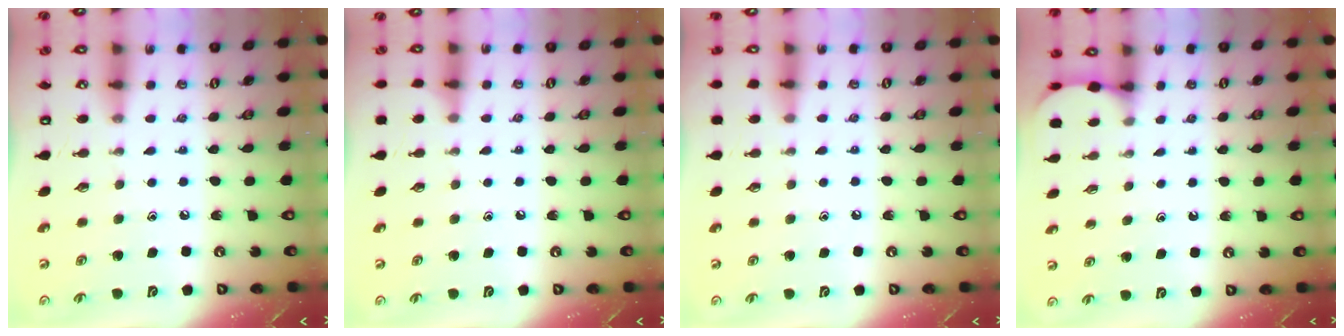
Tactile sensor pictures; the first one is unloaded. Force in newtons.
{"total": 3.2, "press": 3.2, "slide": 0.5}
{"total": 2.9, "press": 2.8, "slide": 0.4}
{"total": 1.4, "press": 1.4, "slide": 0.1}